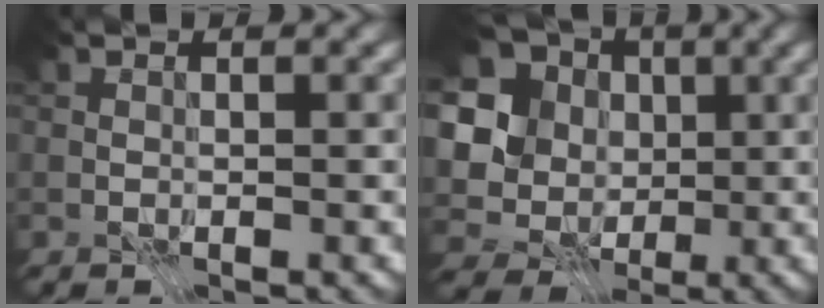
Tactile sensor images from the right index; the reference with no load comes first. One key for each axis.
{"total": 14.5, "fx": 0.9, "fy": 13.1, "fz": 6.2, "tx": -0.180, "ty": 0.015, "tz": 0.004}